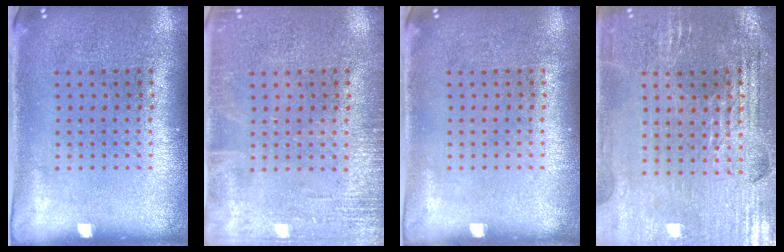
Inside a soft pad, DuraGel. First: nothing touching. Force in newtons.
{"total": 2.2, "press": 2.2, "slide": 0.3}
{"total": 0.0}
{"total": 2.9, "press": 2.8, "slide": 0.5}